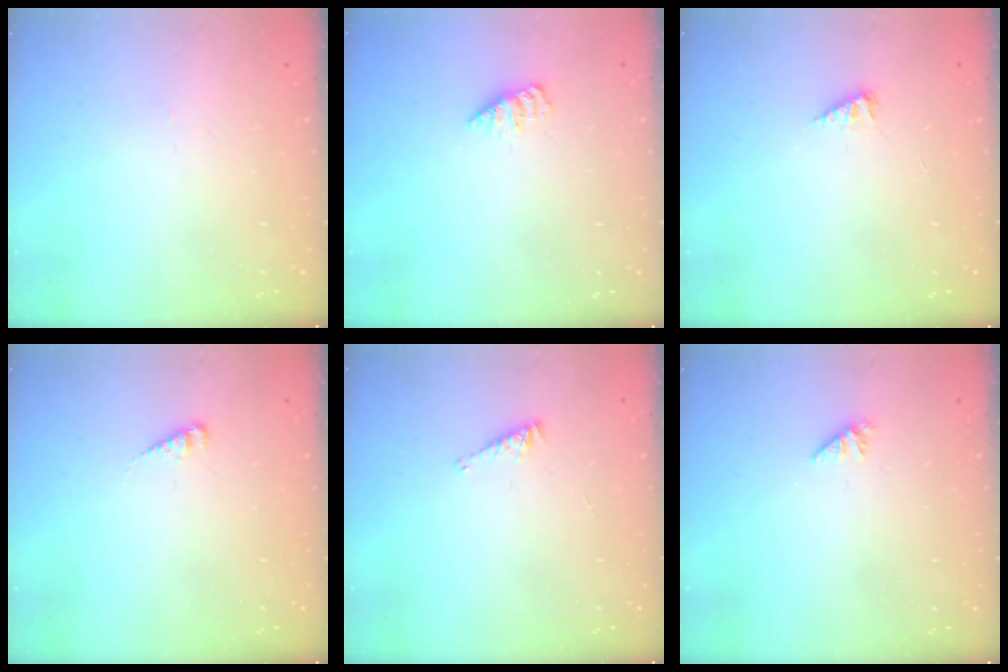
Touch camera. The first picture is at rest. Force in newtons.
{"total": 2.2, "press": 2.2, "slide": 0.3}
{"total": 2.2, "press": 2.2, "slide": 0.2}
{"total": 3.0, "press": 3.0, "slide": 0.2}
{"total": 2.5, "press": 2.4, "slide": 0.4}
{"total": 0.0}